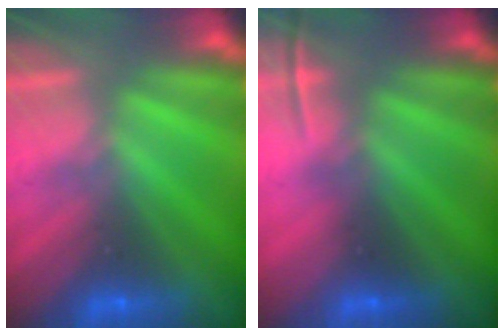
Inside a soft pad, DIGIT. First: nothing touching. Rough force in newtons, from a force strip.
{"total": 1.7}